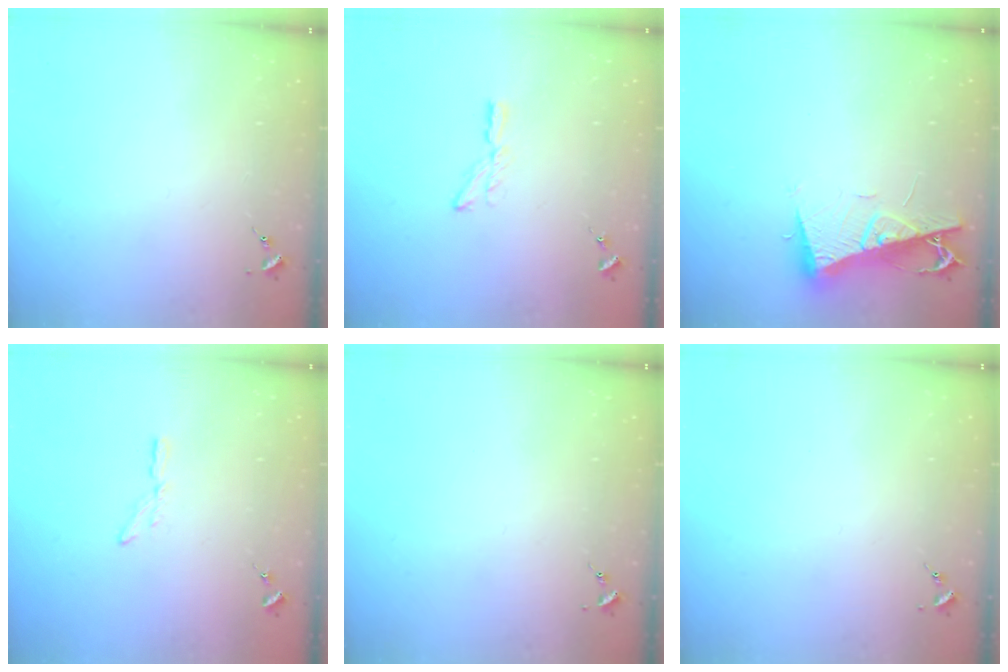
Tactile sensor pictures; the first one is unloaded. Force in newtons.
{"total": 5.6, "press": 5.6, "slide": 0.4}
{"total": 9.9, "press": 9.8, "slide": 1.1}
{"total": 3.4, "press": 3.4, "slide": 0.3}
{"total": 0.0}
{"total": 0.0}